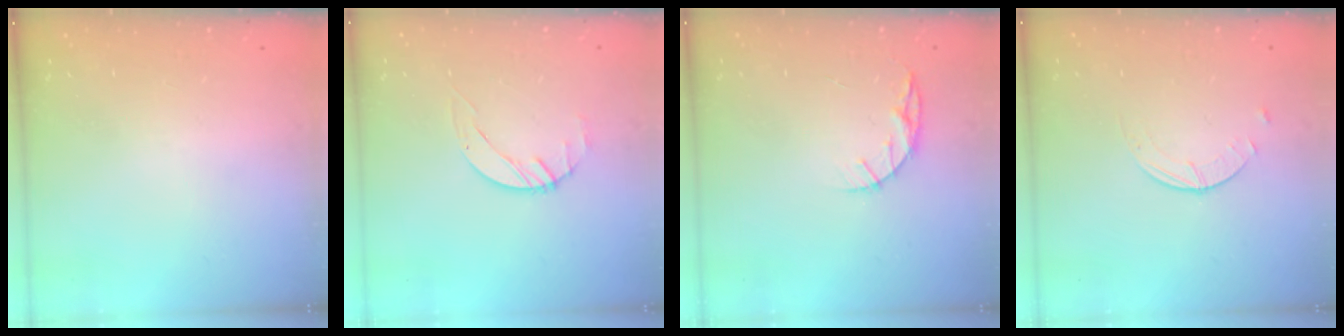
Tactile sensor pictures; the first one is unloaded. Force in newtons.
{"total": 1.4, "press": 1.4, "slide": 0.2}
{"total": 5.8, "press": 5.8, "slide": 0.6}
{"total": 0.9, "press": 0.9, "slide": 0.2}